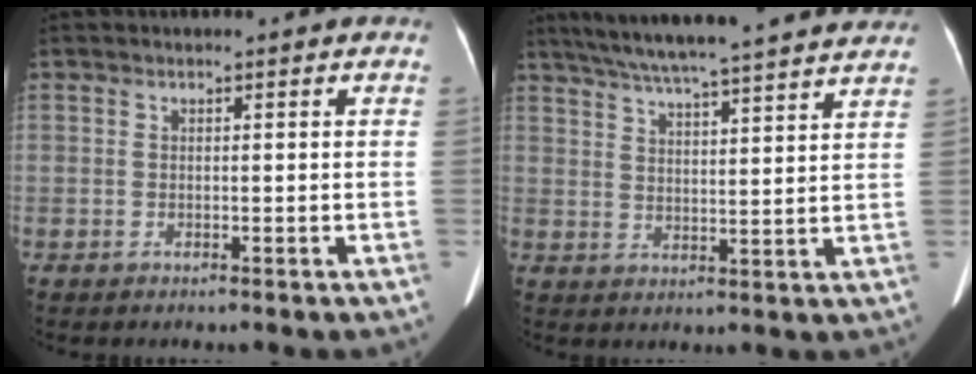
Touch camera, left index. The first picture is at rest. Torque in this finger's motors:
{"motor_torque": [0.70, -0.92, 0.33, 0.14]}